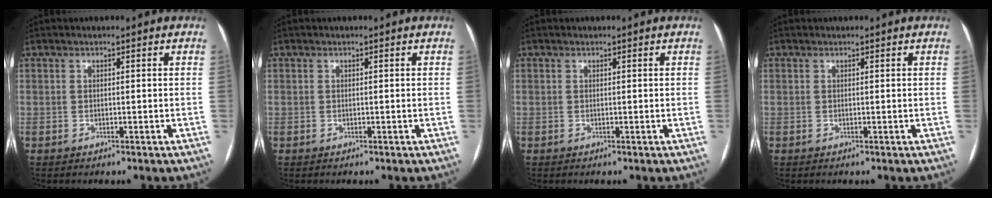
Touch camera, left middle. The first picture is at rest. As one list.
[{"total": 0.0}, {"total": 0.0}, {"total": 0.0}]